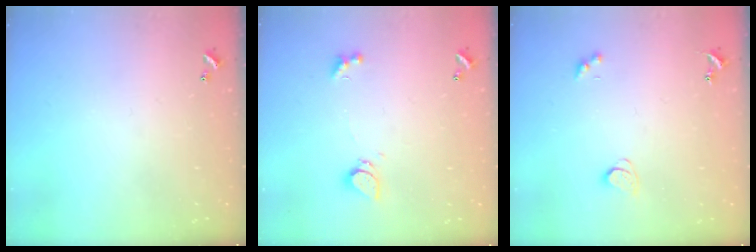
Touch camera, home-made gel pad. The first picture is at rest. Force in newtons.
{"total": 1.0, "press": 0.9, "slide": 0.4}
{"total": 2.1, "press": 2.1, "slide": 0.4}